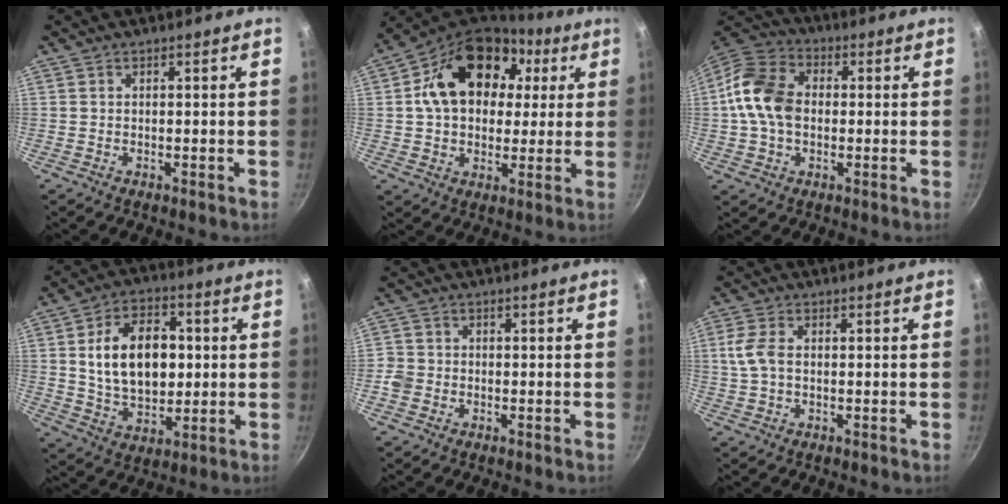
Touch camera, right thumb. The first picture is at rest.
{"total": 21.0, "force": [5.0, 15.1, 13.6], "torque": [-0.215, 0.025, 0.074]}
{"total": 13.4, "force": [0.2, 9.7, 9.2], "torque": [-0.156, 0.024, -0.013]}
{"total": 16.1, "force": [2.0, 10.7, 11.9], "torque": [-0.166, 0.001, 0.036]}
{"total": 3.1, "force": [-1.2, 2.7, 0.9], "torque": [-0.009, 0.015, -0.025]}
{"total": 5.3, "force": [0.5, 3.3, 4.1], "torque": [-0.091, 0.007, 0.005]}